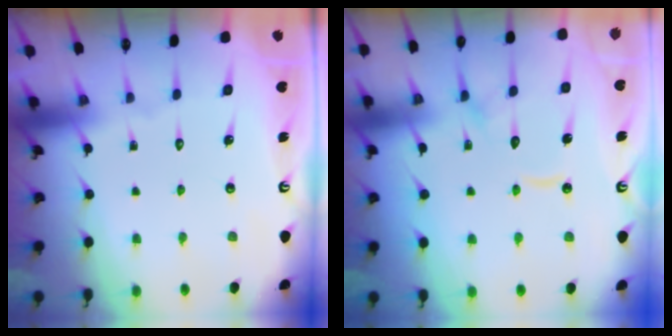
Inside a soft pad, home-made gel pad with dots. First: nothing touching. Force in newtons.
{"total": 12.0, "press": 11.9, "slide": 1.2}